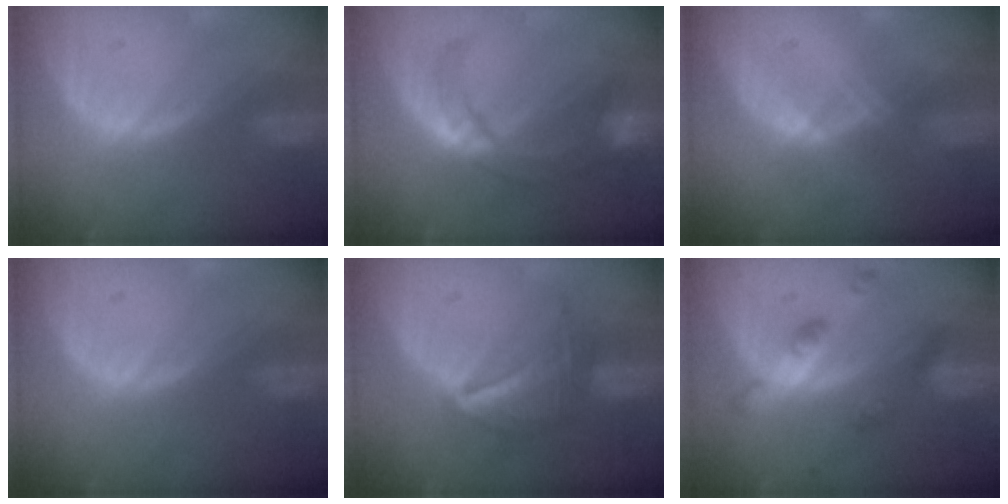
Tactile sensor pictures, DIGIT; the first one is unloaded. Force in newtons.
{"total": 8.3, "press": 7.7, "slide": 3.3}
{"total": 1.1, "press": 1.0, "slide": 0.2}
{"total": 0.0}
{"total": 7.4, "press": 6.5, "slide": 3.6}
{"total": 5.7, "press": 5.6, "slide": 0.3}